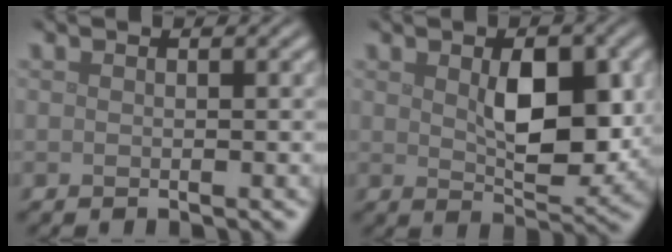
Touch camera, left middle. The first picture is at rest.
{"total": 6.0, "force": [0.8, 3.0, 5.1], "torque": [-0.082, -0.007, 0.023]}